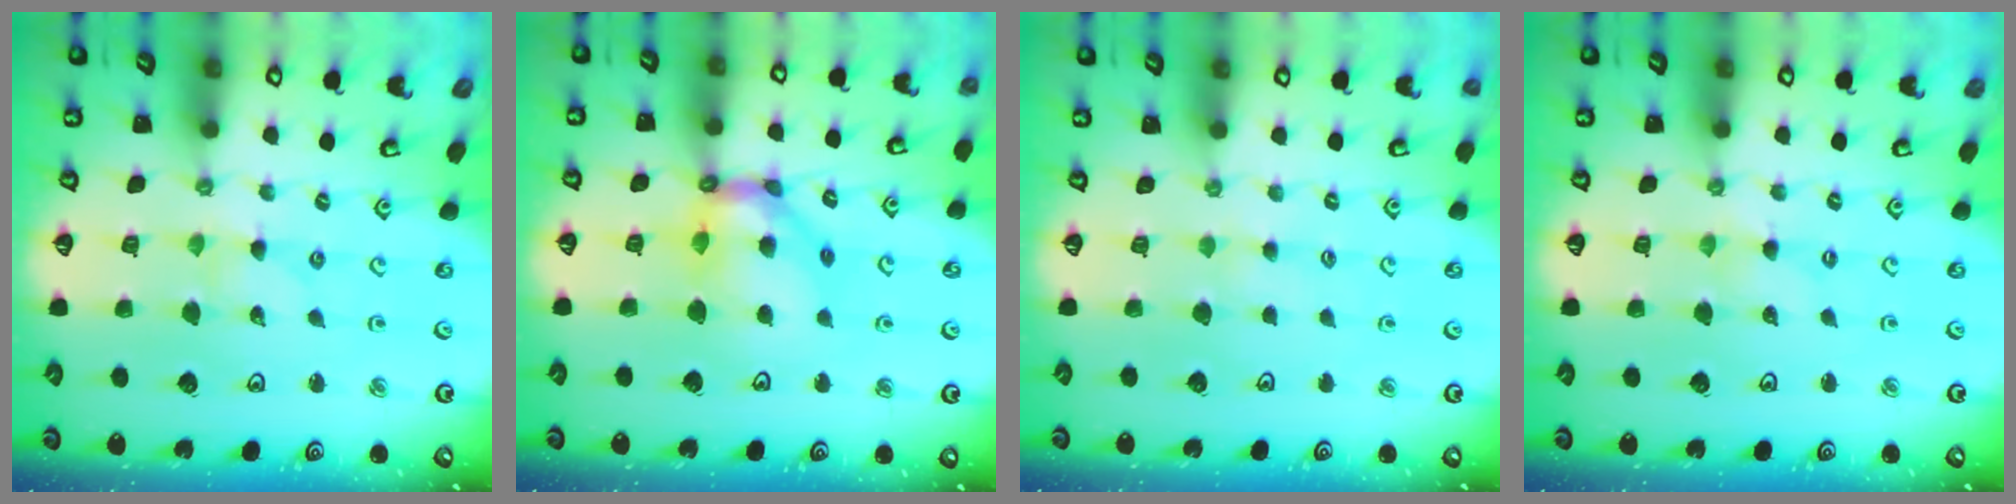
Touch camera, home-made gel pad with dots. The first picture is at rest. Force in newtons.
{"total": 13.2, "press": 13.1, "slide": 1.5}
{"total": 2.3, "press": 2.3, "slide": 0.3}
{"total": 0.0}